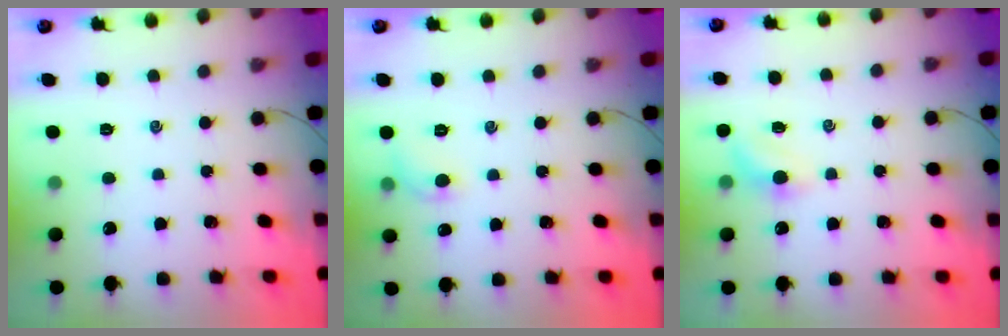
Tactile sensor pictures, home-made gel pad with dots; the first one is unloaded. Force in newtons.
{"total": 5.9, "press": 5.7, "slide": 1.5}
{"total": 5.1, "press": 4.9, "slide": 1.3}